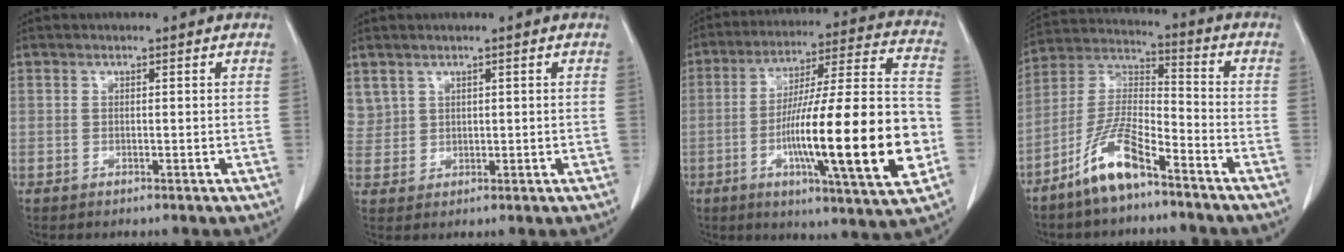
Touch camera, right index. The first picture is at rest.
{"total": 3.2, "force": [2.1, 2.3, 0.4], "torque": [-0.005, 0.006, 0.050]}
{"total": 24.8, "force": [-5.9, 1.5, 24.1], "torque": [-0.360, -0.005, -0.095]}
{"total": 10.7, "force": [-7.3, 2.3, 7.5], "torque": [-0.164, -0.004, -0.145]}